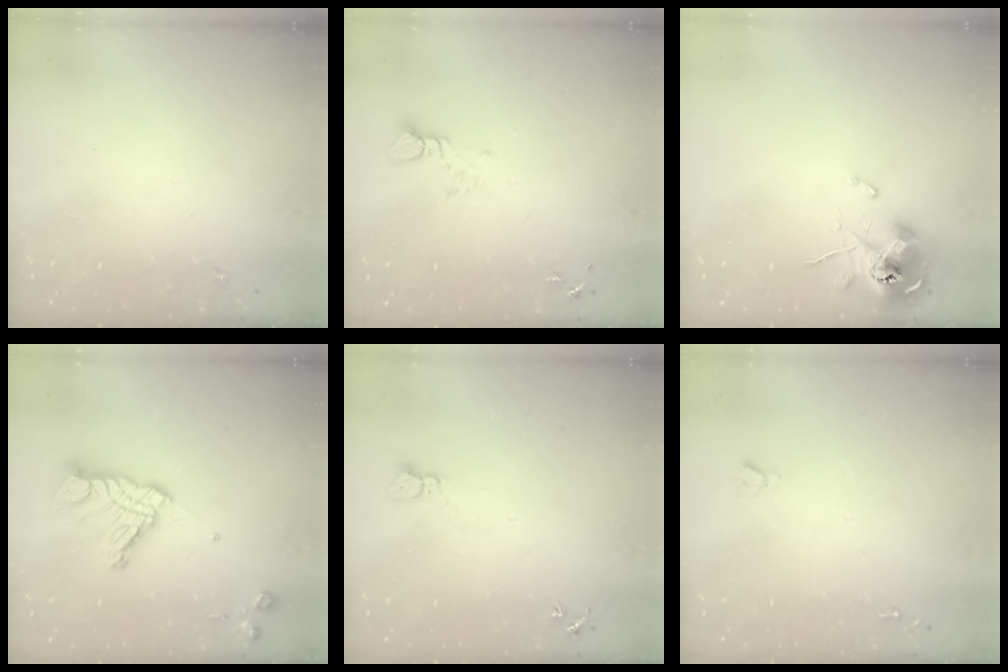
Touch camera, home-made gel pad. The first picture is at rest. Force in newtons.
{"total": 4.0, "press": 4.0, "slide": 0.1}
{"total": 10.2, "press": 10.1, "slide": 1.4}
{"total": 14.5, "press": 14.5, "slide": 1.3}
{"total": 2.3, "press": 2.3, "slide": 0.3}
{"total": 1.9, "press": 1.9, "slide": 0.2}